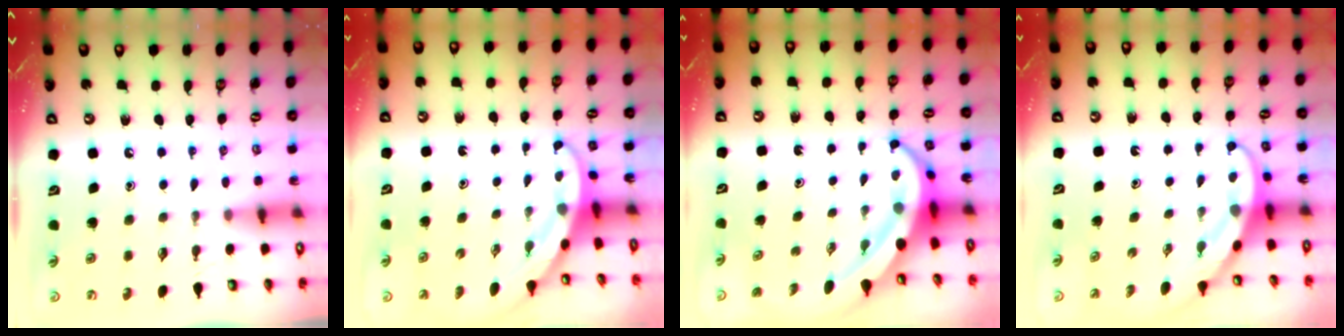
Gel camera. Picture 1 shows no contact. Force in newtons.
{"total": 3.3, "press": 3.3, "slide": 0.1}
{"total": 7.6, "press": 7.5, "slide": 1.4}
{"total": 3.6, "press": 3.6, "slide": 0.3}